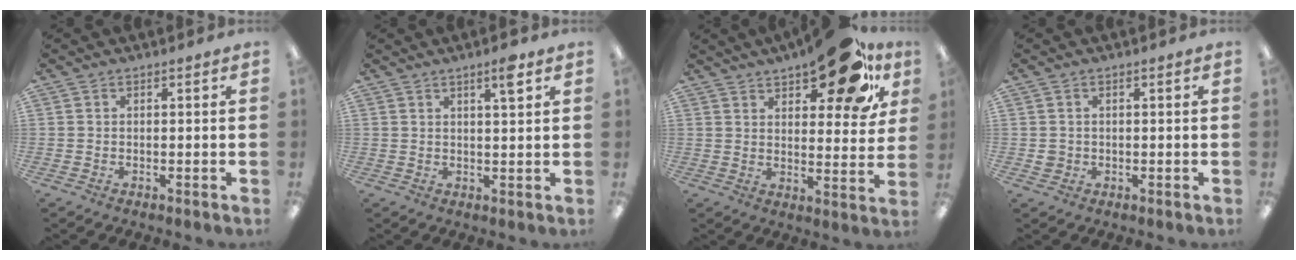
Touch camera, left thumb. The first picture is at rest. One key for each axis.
{"total": 4.3, "fx": 2.7, "fy": 0.6, "fz": 3.3, "tx": -0.049, "ty": -0.009, "tz": 0.040}
{"total": 17.8, "fx": 11.2, "fy": 7.4, "fz": 11.8, "tx": -0.146, "ty": -0.061, "tz": 0.178}
{"total": 1.8, "fx": 0.1, "fy": 1.8, "fz": 0.5, "tx": -0.011, "ty": 0.004, "tz": 0.000}